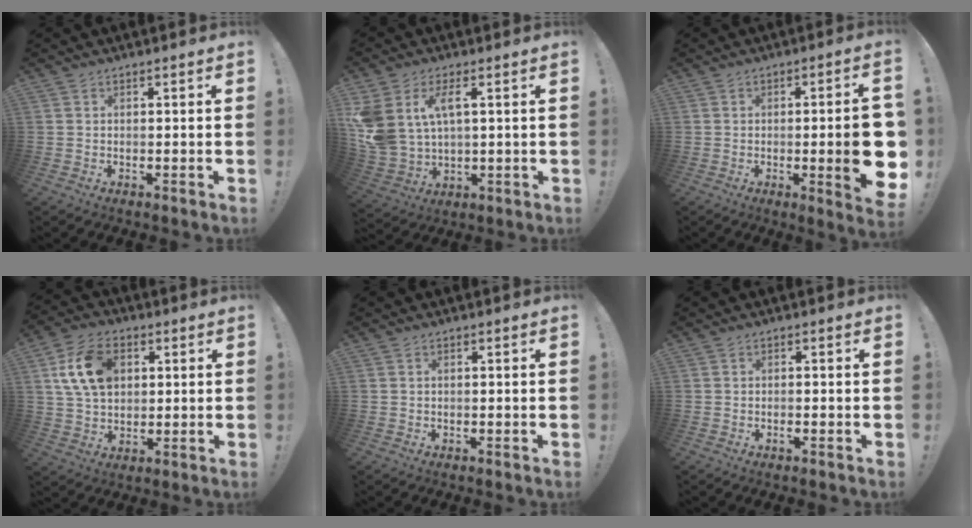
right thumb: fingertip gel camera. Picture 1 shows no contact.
{"total": 10.2, "force": [4.1, 5.8, 7.3], "torque": [-0.159, -0.017, 0.077]}
{"total": 13.0, "force": [-1.9, 2.1, 12.7], "torque": [-0.164, -0.006, -0.024]}
{"total": 14.7, "force": [4.2, 10.2, 9.7], "torque": [-0.163, 0.003, 0.082]}
{"total": 0.0}
{"total": 1.0, "force": [-0.7, -0.2, 0.8], "torque": [-0.023, 0.001, -0.011]}